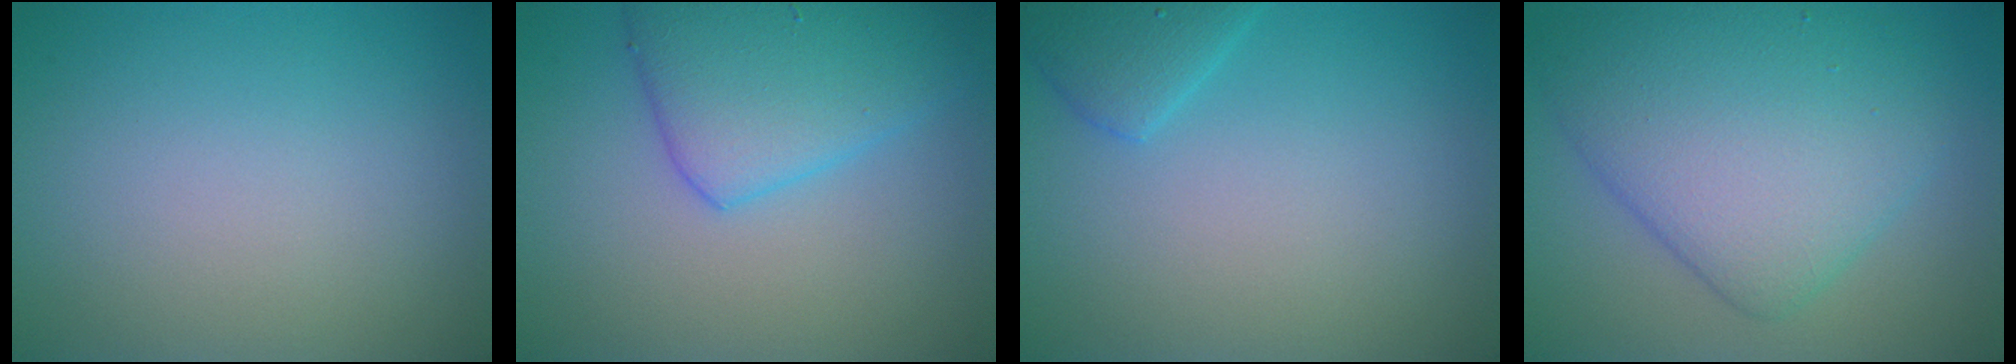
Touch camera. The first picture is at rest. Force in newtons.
{"total": 5.4, "press": 5.4, "slide": 0.3}
{"total": 2.2, "press": 2.2, "slide": 0.3}
{"total": 8.4, "press": 8.4, "slide": 0.3}